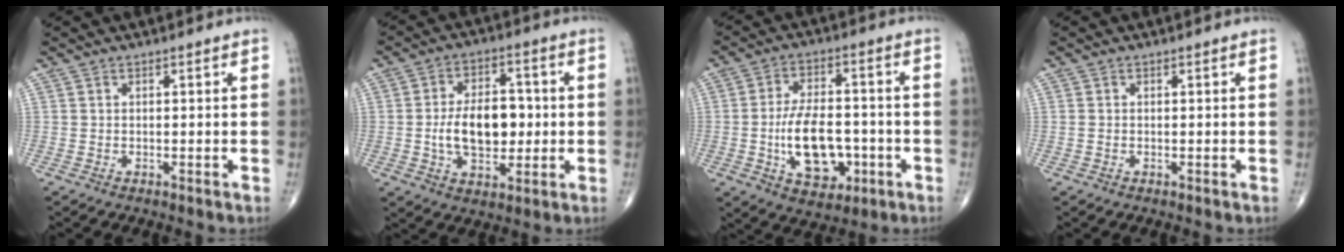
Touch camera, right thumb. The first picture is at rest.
{"total": 12.3, "force": [-0.5, 7.3, 9.8], "torque": [-0.139, 0.011, -0.007]}
{"total": 13.3, "force": [-3.0, 7.7, 10.4], "torque": [-0.154, 0.015, -0.041]}
{"total": 0.6, "force": [-0.1, 0.4, 0.4], "torque": [-0.013, 0.002, -0.001]}